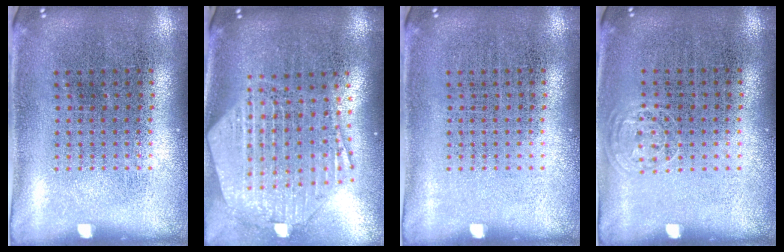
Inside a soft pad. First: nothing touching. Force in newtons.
{"total": 2.7, "press": 2.2, "slide": 1.6}
{"total": 0.0}
{"total": 0.6, "press": 0.6, "slide": 0.3}